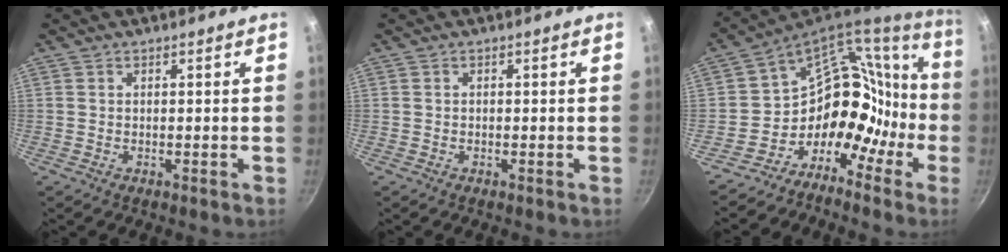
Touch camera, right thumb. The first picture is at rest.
{"total": 0.0}
{"total": 17.8, "force": [-8.1, 14.4, 6.5], "torque": [-0.021, 0.133, -0.142]}